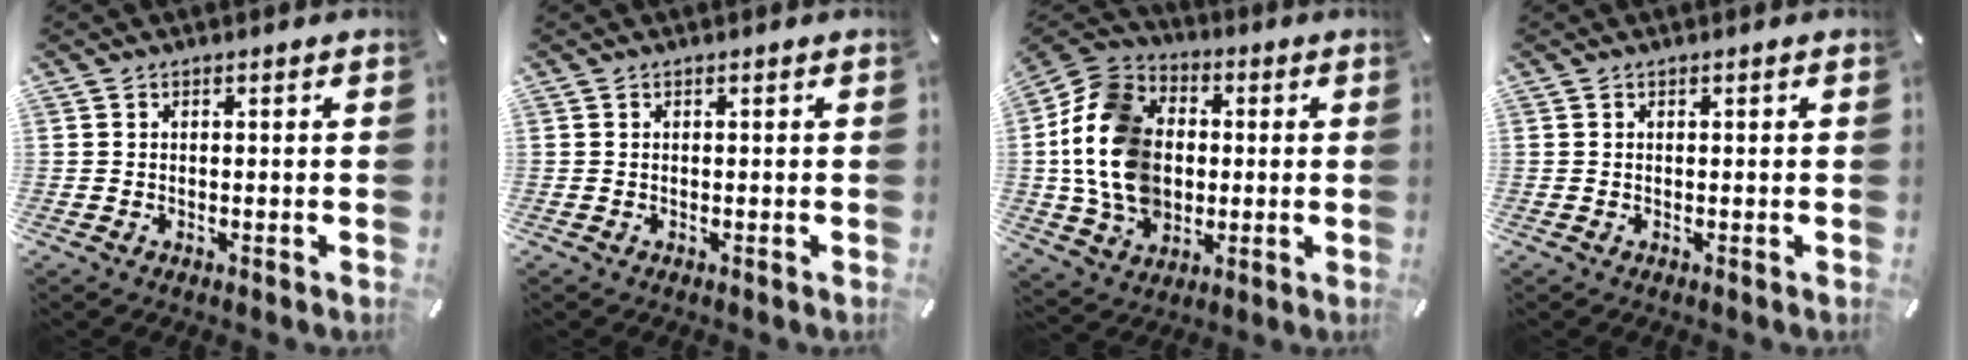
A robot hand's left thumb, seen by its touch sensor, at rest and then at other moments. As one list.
[{"total": 0.0}, {"total": 16.9, "force": [-0.9, 13.8, 9.8], "torque": [-0.236, 0.019, -0.015]}, {"total": 0.0}]